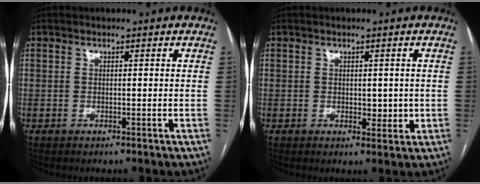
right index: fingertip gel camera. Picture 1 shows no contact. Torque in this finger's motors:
{"motor_torque": [-0.05, -0.02, 0.05, 0.01]}